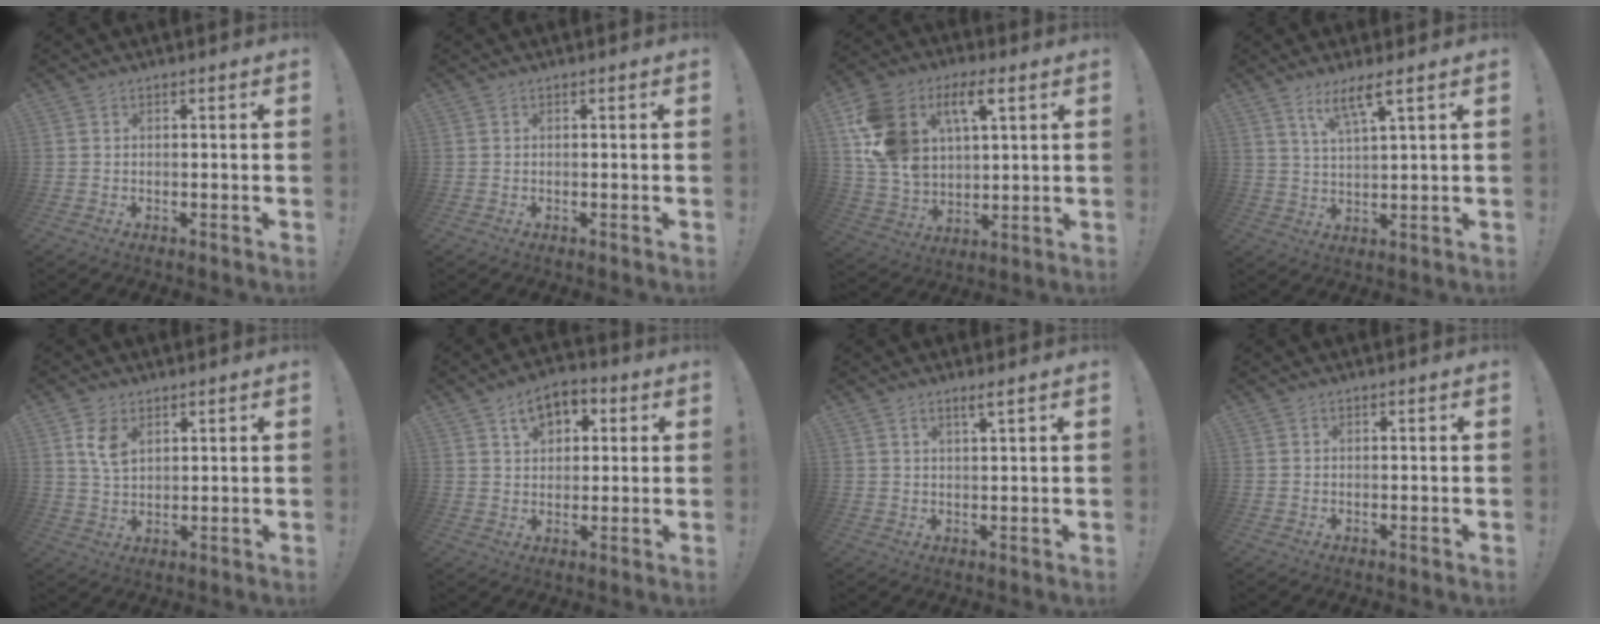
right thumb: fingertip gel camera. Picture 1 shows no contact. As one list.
[{"total": 0.0}, {"total": 17.8, "force": [7.4, 11.6, 11.4], "torque": [-0.228, -0.029, 0.132]}, {"total": 7.1, "force": [4.7, 0.7, 5.2], "torque": [-0.093, -0.022, 0.078]}, {"total": 6.4, "force": [3.1, 3.8, 4.1], "torque": [-0.064, -0.011, 0.056]}, {"total": 8.0, "force": [3.5, 5.7, 4.5], "torque": [-0.062, -0.004, 0.065]}, {"total": 2.6, "force": [1.6, 0.2, 2.0], "torque": [-0.041, -0.004, 0.028]}, {"total": 0.0}]